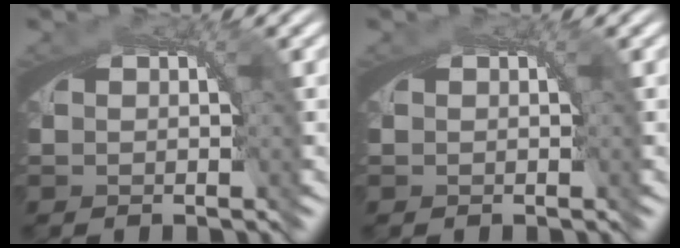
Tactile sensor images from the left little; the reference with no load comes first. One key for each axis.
{"total": 0.0}